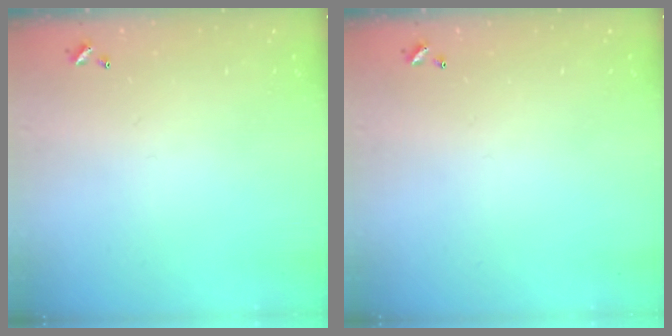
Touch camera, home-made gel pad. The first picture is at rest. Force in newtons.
{"total": 0.0}